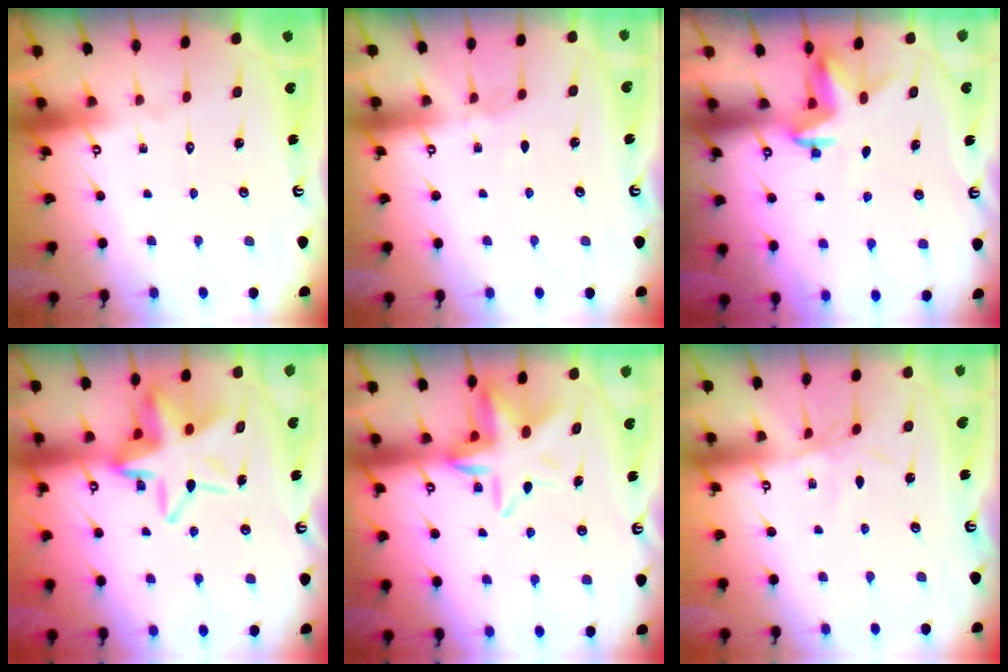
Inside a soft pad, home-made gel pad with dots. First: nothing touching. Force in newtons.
{"total": 2.9, "press": 2.9, "slide": 0.5}
{"total": 3.4, "press": 3.4, "slide": 0.2}
{"total": 15.6, "press": 15.4, "slide": 2.6}
{"total": 11.3, "press": 11.1, "slide": 2.3}
{"total": 3.1, "press": 3.1, "slide": 0.4}